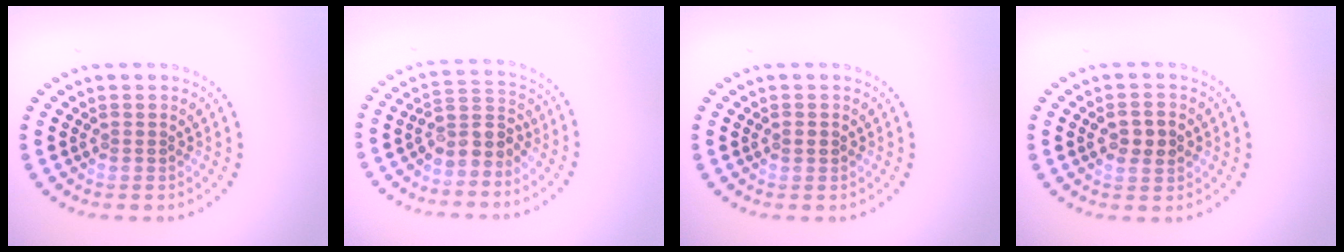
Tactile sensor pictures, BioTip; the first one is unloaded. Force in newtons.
{"total": 2.9, "press": 2.3, "slide": 1.8}
{"total": 1.0, "press": 1.0, "slide": 0.2}
{"total": 2.6, "press": 2.6, "slide": 0.2}